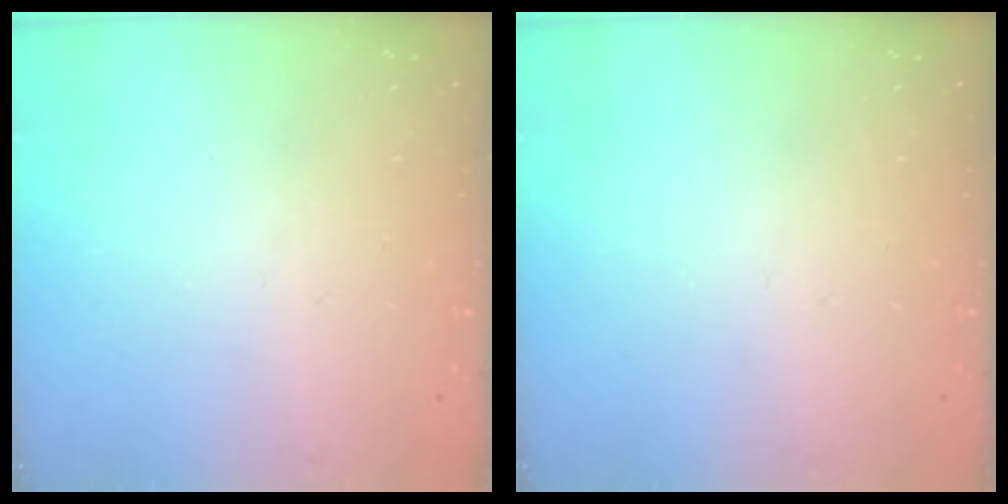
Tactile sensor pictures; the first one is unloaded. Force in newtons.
{"total": 0.0}